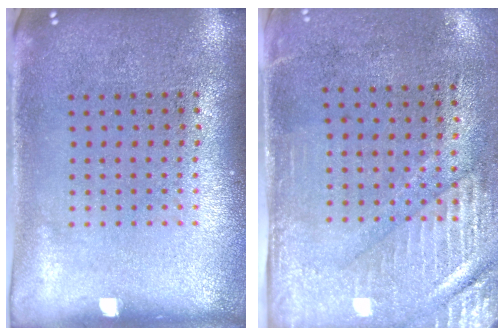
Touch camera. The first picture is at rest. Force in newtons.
{"total": 2.9, "press": 2.5, "slide": 1.5}